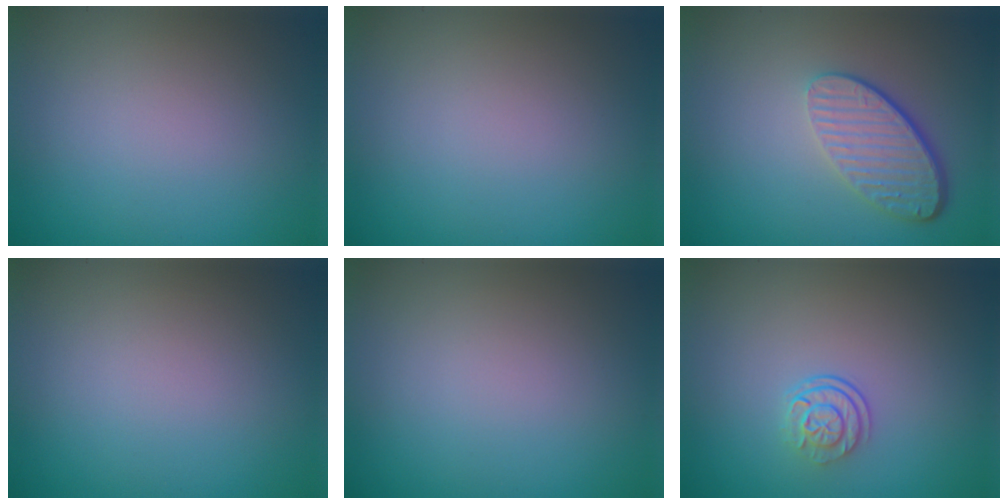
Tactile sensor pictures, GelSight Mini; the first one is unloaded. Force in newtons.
{"total": 0.0}
{"total": 4.6, "press": 3.4, "slide": 3.1}
{"total": 0.0}
{"total": 0.0}
{"total": 2.4, "press": 1.7, "slide": 1.6}